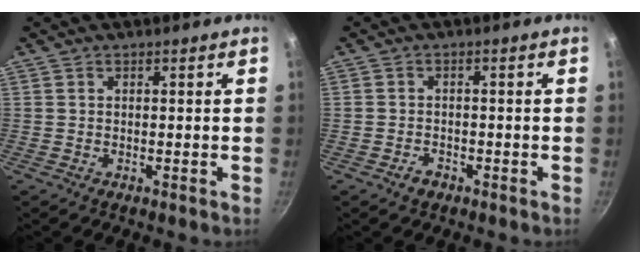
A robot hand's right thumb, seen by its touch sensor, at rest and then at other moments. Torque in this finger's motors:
{"motor_torque": [0.26, 0.59, -0.24, 0.14, 0.00]}